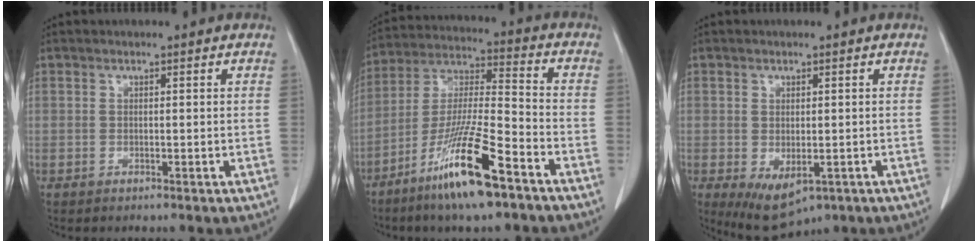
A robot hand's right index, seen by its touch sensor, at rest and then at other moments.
{"total": 15.4, "force": [-9.2, 1.1, 12.3], "torque": [-0.245, -0.029, -0.170]}
{"total": 6.9, "force": [-3.0, 3.5, 5.2], "torque": [-0.079, -0.019, -0.033]}